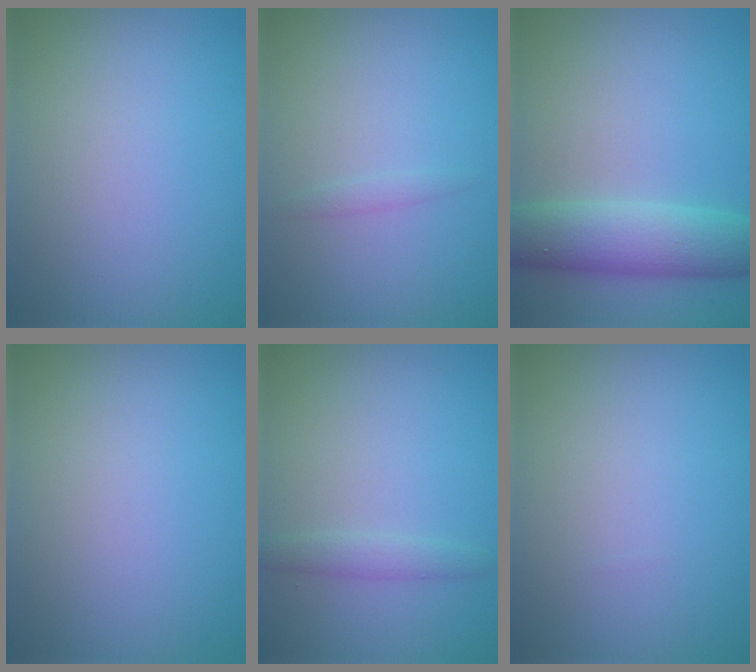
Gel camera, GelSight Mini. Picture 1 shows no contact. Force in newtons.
{"total": 0.8, "press": 0.8, "slide": 0.1}
{"total": 6.4, "press": 6.4, "slide": 0.3}
{"total": 0.0}
{"total": 1.5, "press": 1.5, "slide": 0.1}
{"total": 0.0}